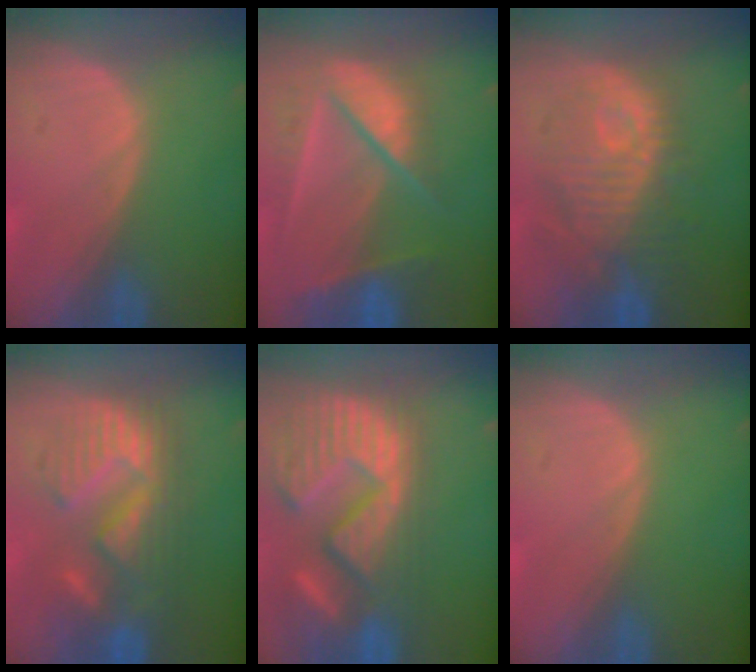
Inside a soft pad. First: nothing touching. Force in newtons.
{"total": 9.8, "press": 8.3, "slide": 5.3}
{"total": 10.5, "press": 10.2, "slide": 2.3}
{"total": 9.7, "press": 9.7, "slide": 0.5}
{"total": 15.3, "press": 12.6, "slide": 8.7}
{"total": 0.0}